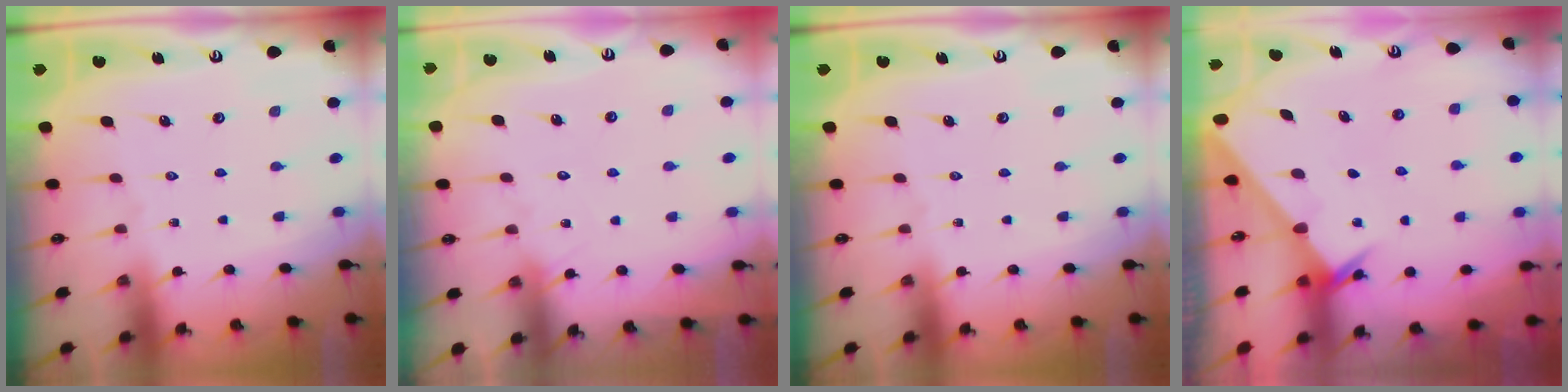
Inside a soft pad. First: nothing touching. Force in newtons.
{"total": 5.0, "press": 5.0, "slide": 0.5}
{"total": 0.0}
{"total": 1.9, "press": 1.9, "slide": 0.0}